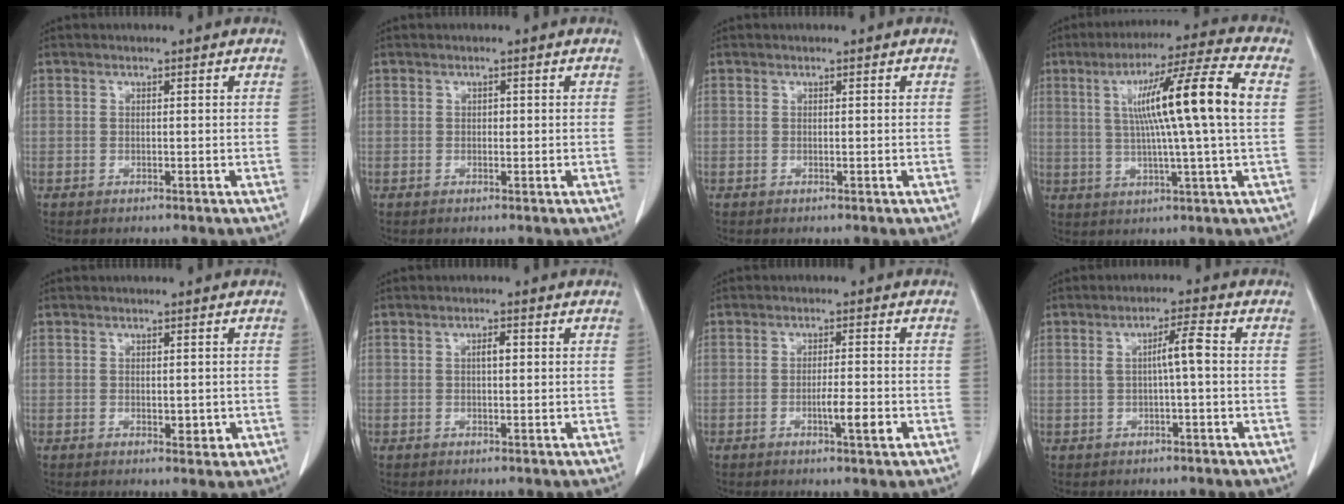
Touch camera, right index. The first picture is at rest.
{"total": 1.0, "force": [0.0, 0.7, 0.7], "torque": [-0.017, 0.006, 0.001]}
{"total": 0.0}
{"total": 15.6, "force": [2.7, -0.7, 15.4], "torque": [-0.254, 0.018, 0.041]}
{"total": 3.0, "force": [-0.7, 1.5, 2.5], "torque": [-0.037, -0.001, -0.003]}
{"total": 2.1, "force": [0.3, 0.9, 1.9], "torque": [-0.037, 0.005, 0.006]}
{"total": 4.7, "force": [-1.6, 0.7, 4.3], "torque": [-0.073, -0.001, -0.023]}
{"total": 4.3, "force": [0.1, 0.5, 4.3], "torque": [-0.078, 0.013, 0.004]}